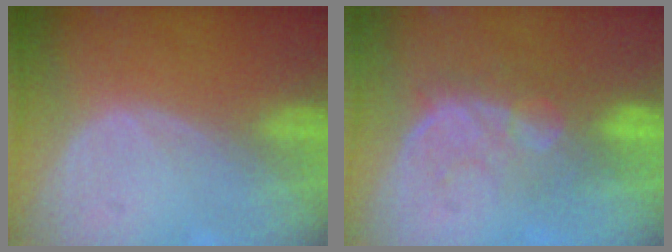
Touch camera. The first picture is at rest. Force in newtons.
{"total": 8.0, "press": 7.8, "slide": 1.9}